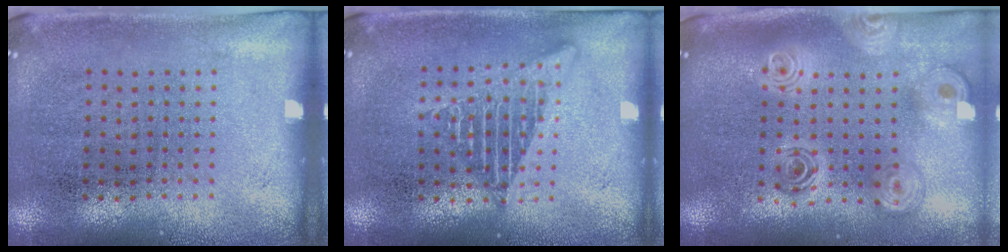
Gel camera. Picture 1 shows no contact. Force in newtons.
{"total": 2.7, "press": 2.7, "slide": 0.3}
{"total": 2.3, "press": 1.8, "slide": 1.4}